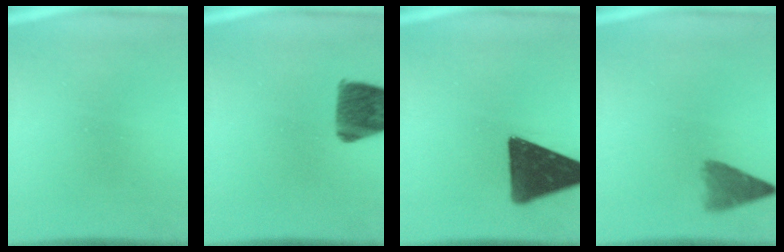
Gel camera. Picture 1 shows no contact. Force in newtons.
{"total": 10.6}
{"total": 15.3}
{"total": 4.6}